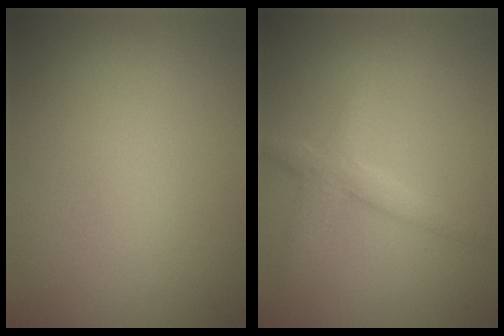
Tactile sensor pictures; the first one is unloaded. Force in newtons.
{"total": 2.5, "press": 2.5, "slide": 0.1}